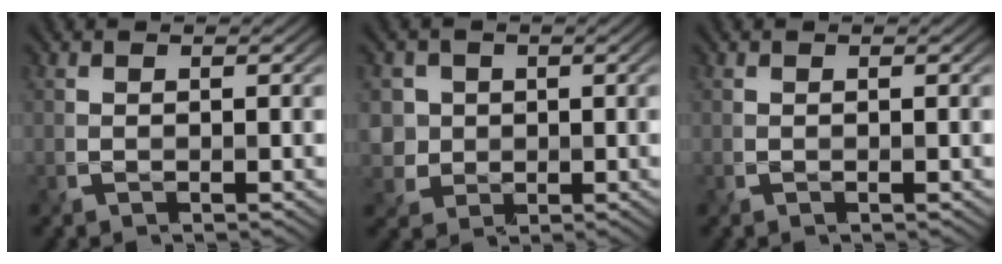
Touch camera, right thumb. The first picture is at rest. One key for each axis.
{"total": 3.9, "fx": 0.8, "fy": 3.7, "fz": 0.6, "tx": -0.042, "ty": -0.010, "tz": 0.021}
{"total": 0.0}